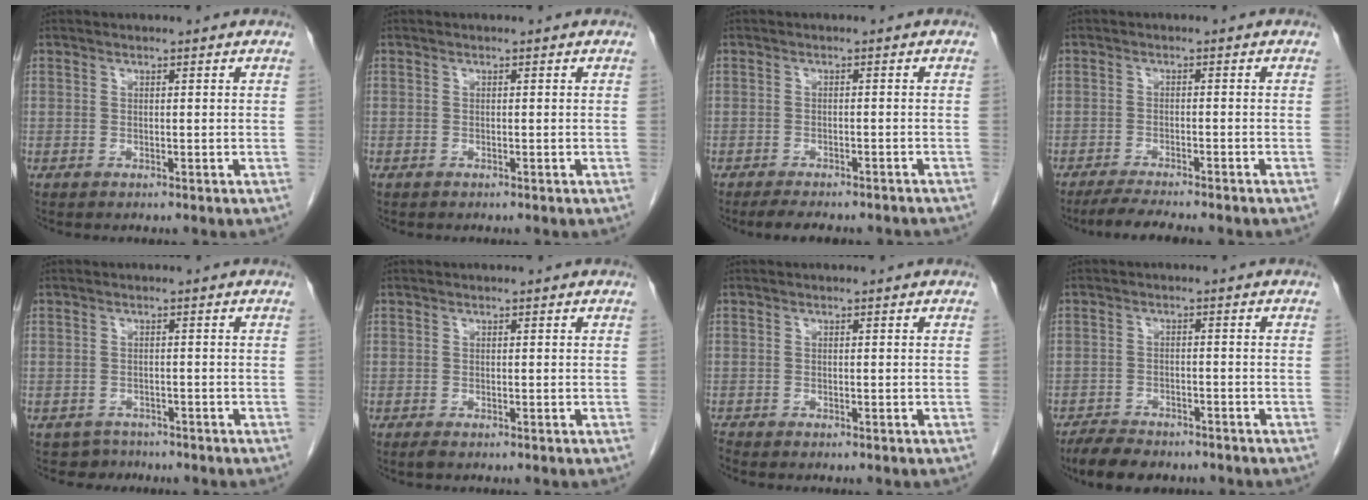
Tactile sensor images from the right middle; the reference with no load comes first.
{"total": 0.0}
{"total": 9.1, "force": [-8.0, 2.3, 3.7], "torque": [-0.050, -0.004, -0.098]}
{"total": 6.5, "force": [-5.6, 0.4, 3.2], "torque": [-0.050, -0.015, -0.088]}
{"total": 2.7, "force": [-2.1, 1.4, -0.8], "torque": [0.010, 0.004, -0.033]}
{"total": 0.6, "force": [-0.5, 0.1, 0.4], "torque": [-0.012, -0.002, -0.007]}
{"total": 0.6, "force": [-0.6, -0.1, 0.0], "torque": [-0.007, -0.004, -0.014]}
{"total": 6.7, "force": [-5.7, 2.4, 2.5], "torque": [-0.043, -0.009, -0.090]}